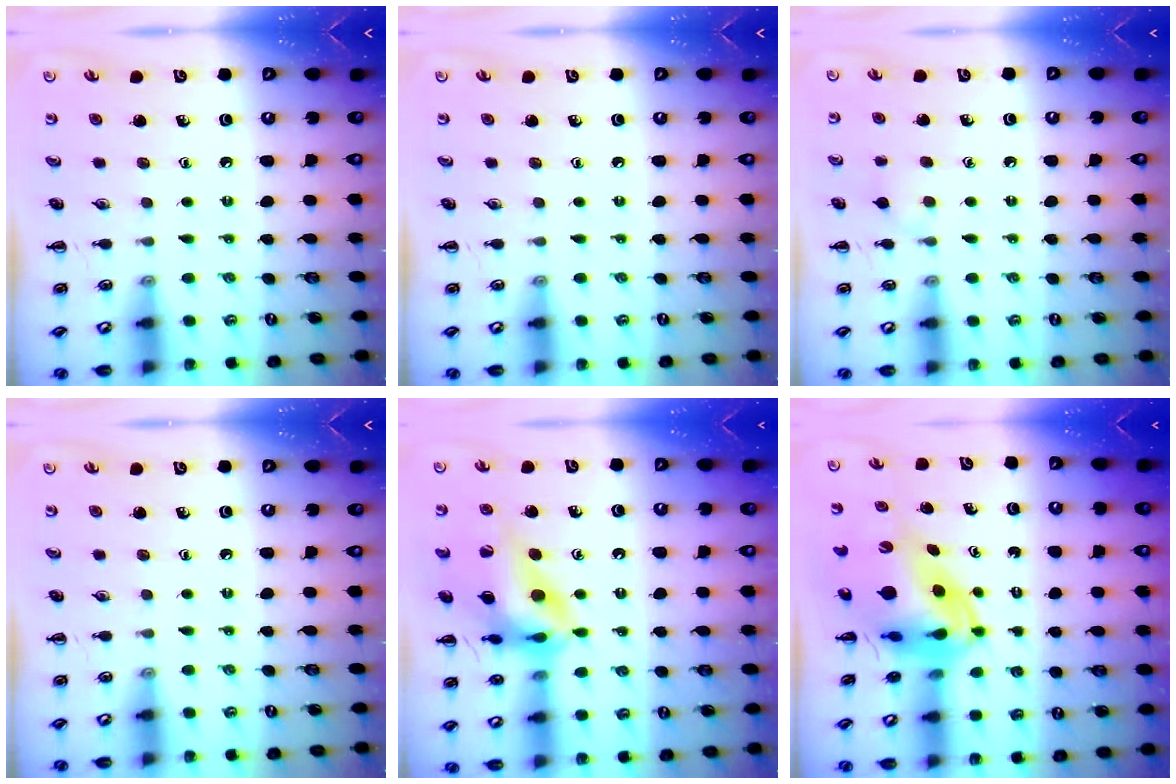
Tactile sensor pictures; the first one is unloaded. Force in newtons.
{"total": 0.0}
{"total": 6.0, "press": 5.7, "slide": 2.0}
{"total": 0.0}
{"total": 15.7, "press": 15.2, "slide": 4.2}
{"total": 8.6, "press": 8.2, "slide": 2.5}